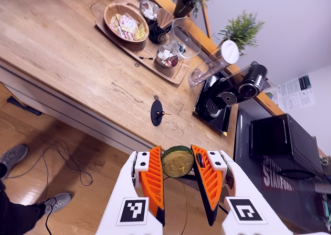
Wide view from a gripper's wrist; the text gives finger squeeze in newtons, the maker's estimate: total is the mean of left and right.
{"total": 9.7, "left": 10.1, "right": 9.2}